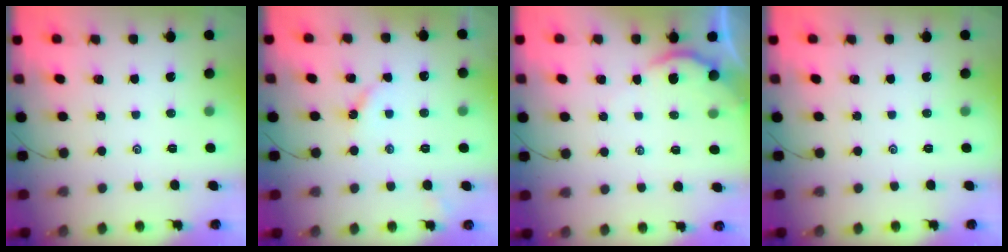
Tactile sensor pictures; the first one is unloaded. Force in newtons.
{"total": 3.2, "press": 3.2, "slide": 0.4}
{"total": 3.2, "press": 3.2, "slide": 0.4}
{"total": 0.0}